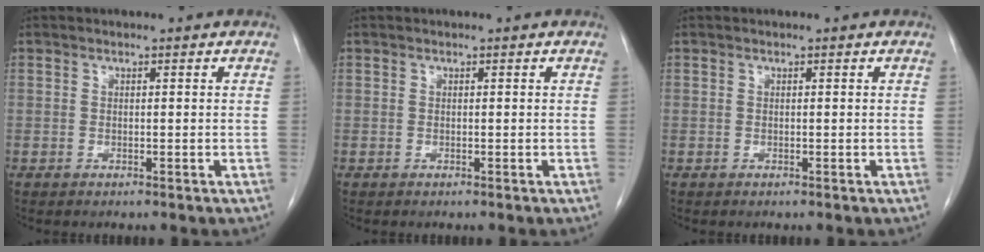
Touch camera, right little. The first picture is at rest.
{"total": 0.0}
{"total": 0.0}